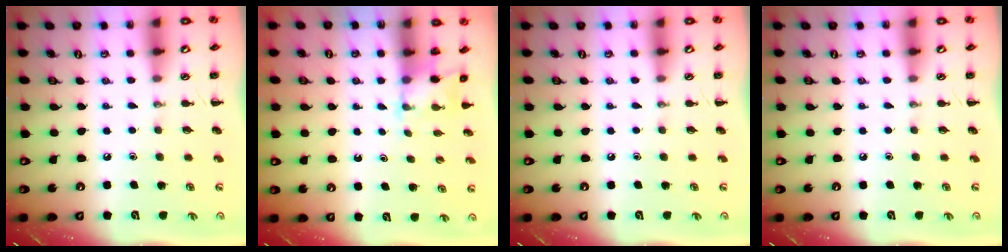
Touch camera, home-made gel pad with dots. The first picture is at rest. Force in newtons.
{"total": 2.3, "press": 2.2, "slide": 0.7}
{"total": 0.0}
{"total": 0.0}